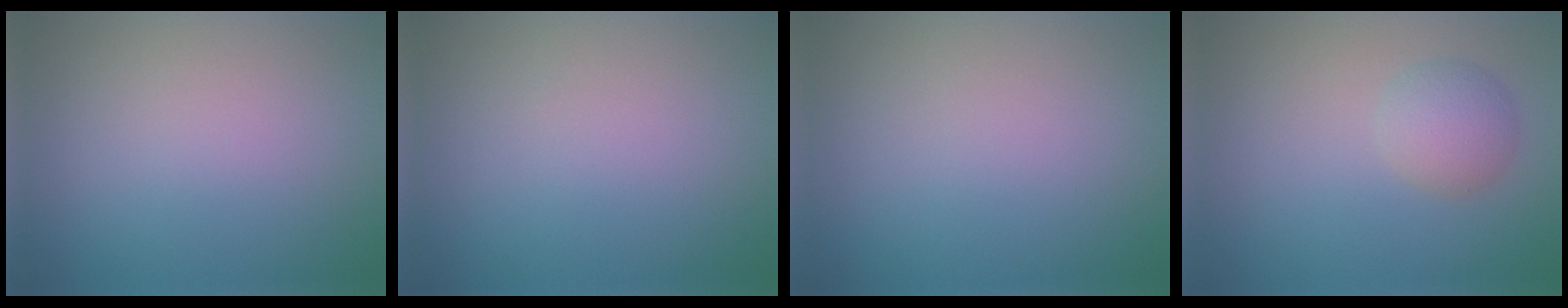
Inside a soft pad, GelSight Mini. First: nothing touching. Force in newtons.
{"total": 0.0}
{"total": 0.0}
{"total": 2.7, "press": 2.7, "slide": 0.1}